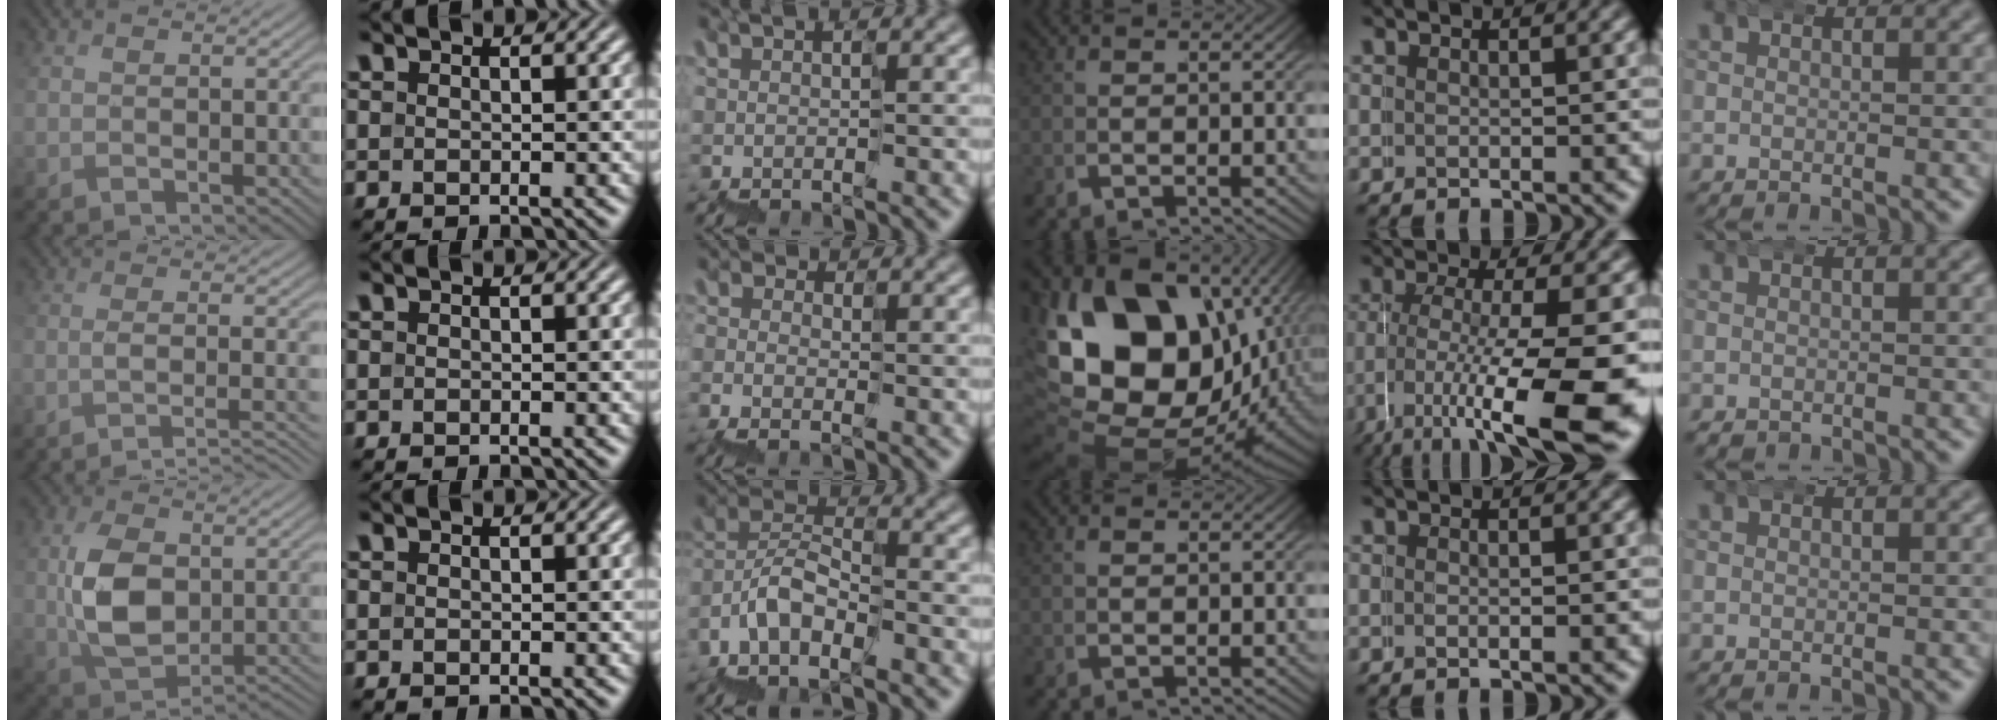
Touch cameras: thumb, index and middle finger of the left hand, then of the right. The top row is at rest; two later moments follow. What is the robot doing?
{"motion": "wrap", "object": "belt"}